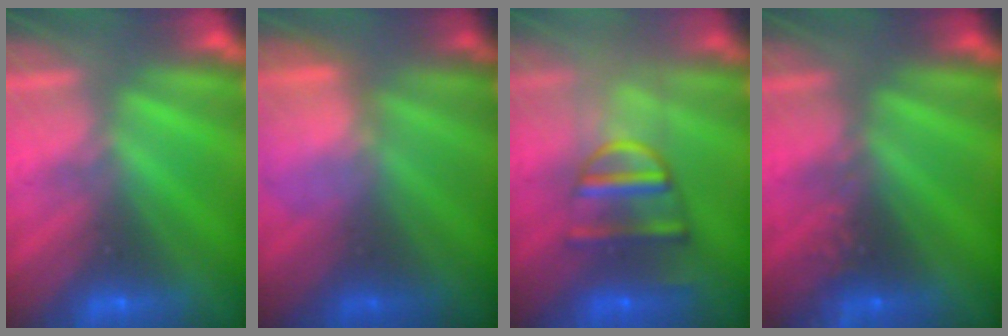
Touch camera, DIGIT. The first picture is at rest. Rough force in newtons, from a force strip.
{"total": 3.5}
{"total": 5.9}
{"total": 2.4}